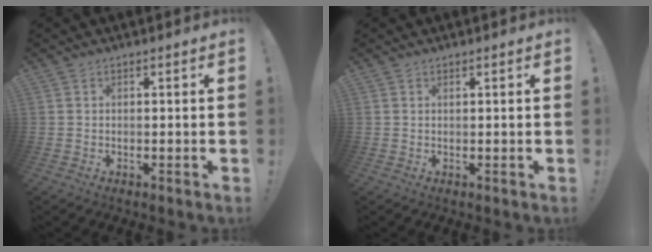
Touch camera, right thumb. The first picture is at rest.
{"total": 0.0}